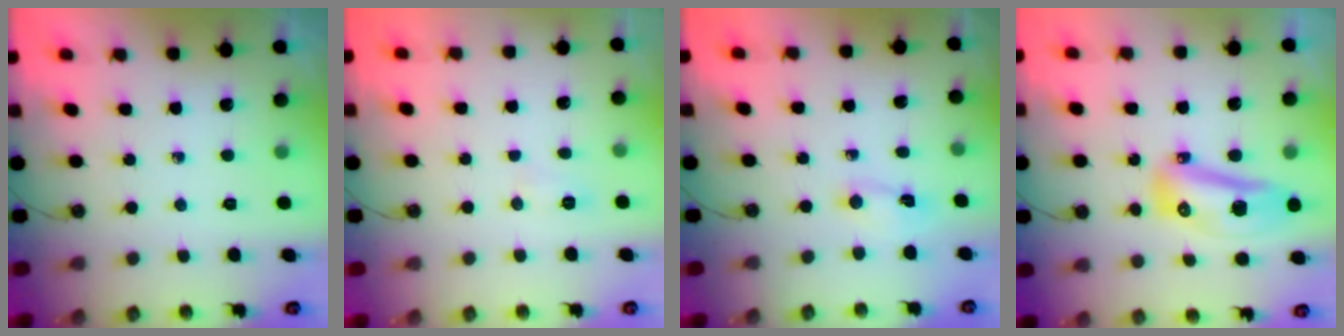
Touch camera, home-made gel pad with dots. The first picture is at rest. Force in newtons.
{"total": 5.5, "press": 5.4, "slide": 0.6}
{"total": 1.0, "press": 1.0, "slide": 0.4}
{"total": 27.4, "press": 16.3, "slide": 22.0}